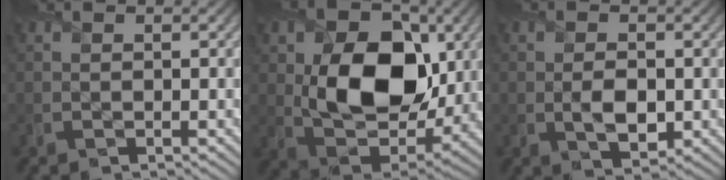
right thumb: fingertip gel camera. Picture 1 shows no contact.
{"total": 13.7, "force": [1.7, 9.6, 9.6], "torque": [-0.166, -0.011, 0.032]}
{"total": 3.5, "force": [-0.5, 2.0, 2.8], "torque": [-0.054, -0.008, -0.005]}